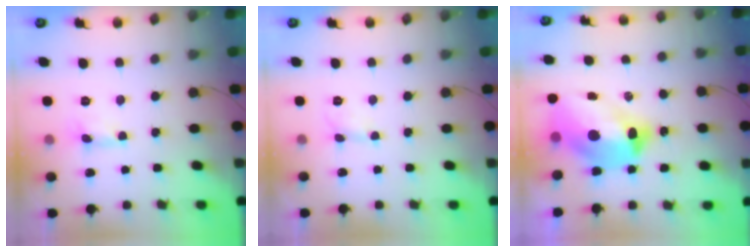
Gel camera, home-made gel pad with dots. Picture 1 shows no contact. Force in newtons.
{"total": 2.8, "press": 2.8, "slide": 0.4}
{"total": 19.2, "press": 19.1, "slide": 1.9}